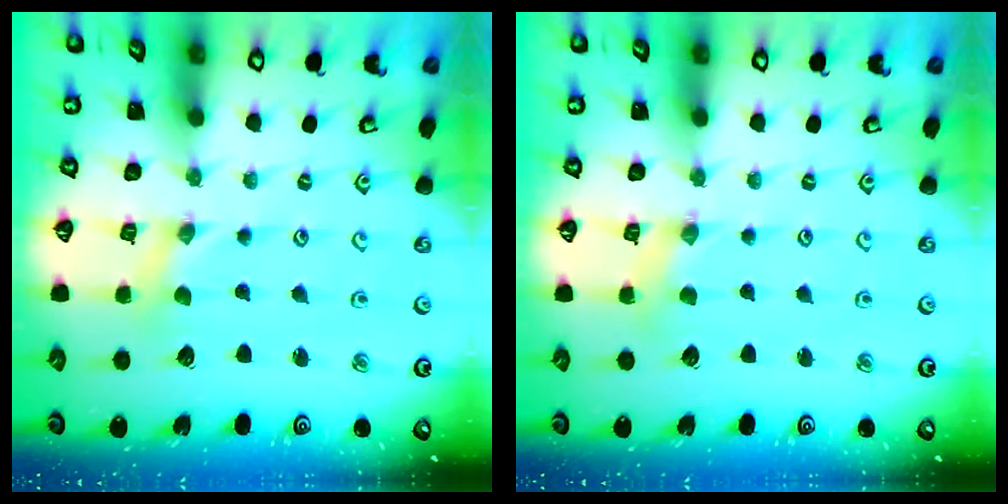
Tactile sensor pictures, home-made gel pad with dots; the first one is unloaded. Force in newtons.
{"total": 1.3, "press": 1.2, "slide": 0.3}